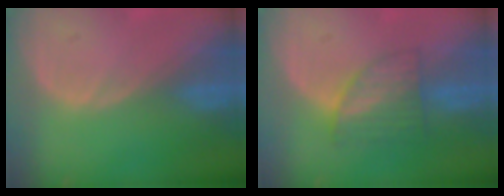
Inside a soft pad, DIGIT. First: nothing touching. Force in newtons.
{"total": 6.0, "press": 5.6, "slide": 2.2}